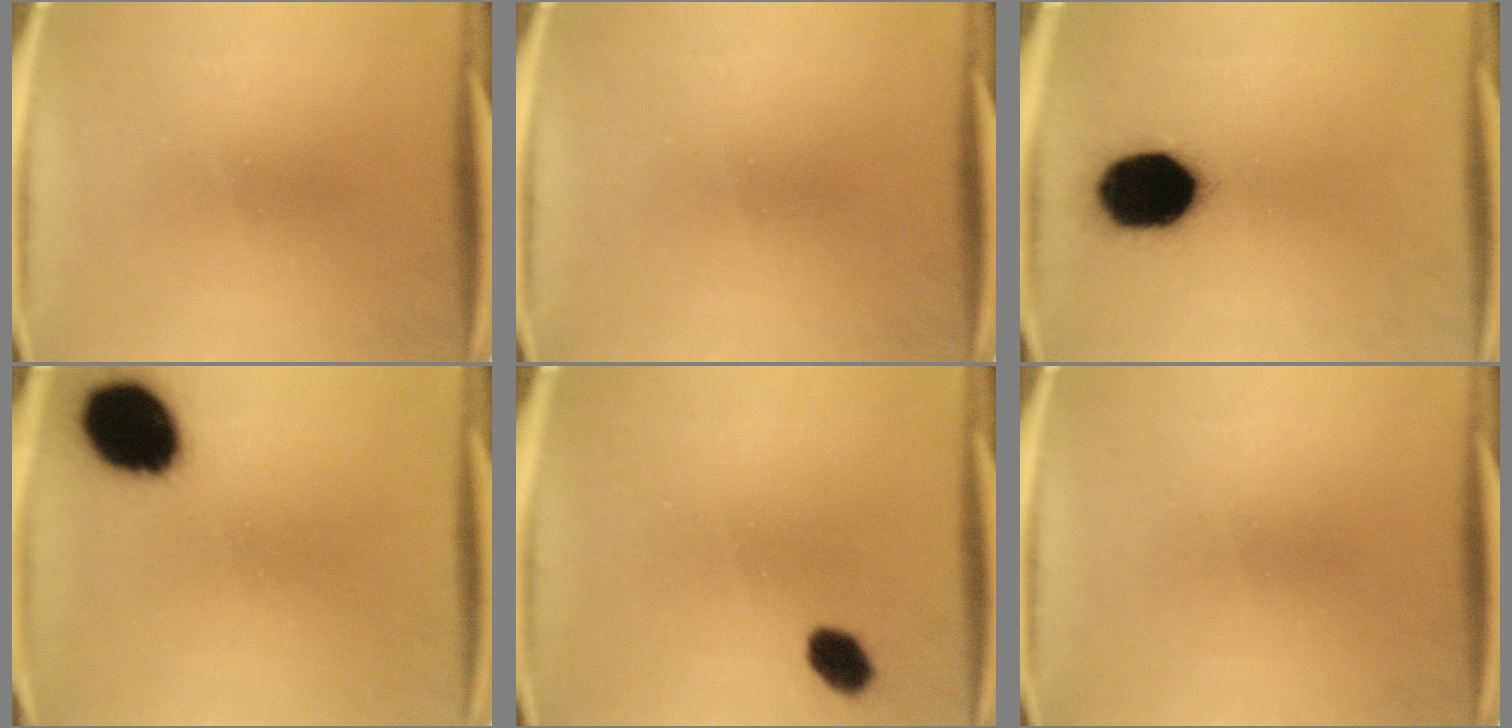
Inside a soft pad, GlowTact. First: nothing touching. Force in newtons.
{"total": 0.0}
{"total": 19.1}
{"total": 17.6}
{"total": 4.8}
{"total": 0.0}